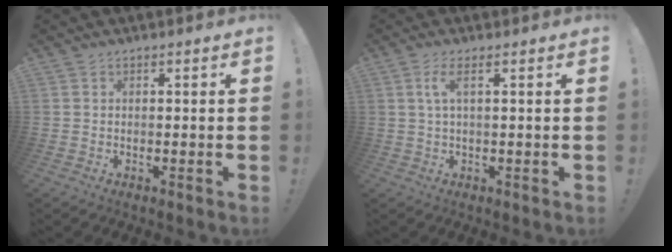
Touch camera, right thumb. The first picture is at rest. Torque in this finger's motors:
{"motor_torque": [-0.11, 0.14, -0.32, 0.15, 0.22]}